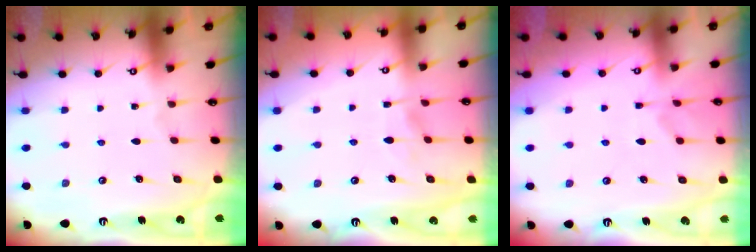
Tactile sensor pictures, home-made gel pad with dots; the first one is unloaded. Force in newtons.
{"total": 1.3, "press": 0.8, "slide": 1.0}
{"total": 1.6, "press": 0.9, "slide": 1.3}